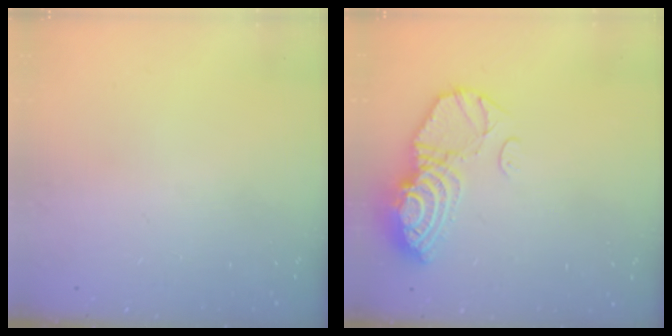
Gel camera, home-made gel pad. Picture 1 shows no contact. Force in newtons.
{"total": 11.9, "press": 11.8, "slide": 0.9}